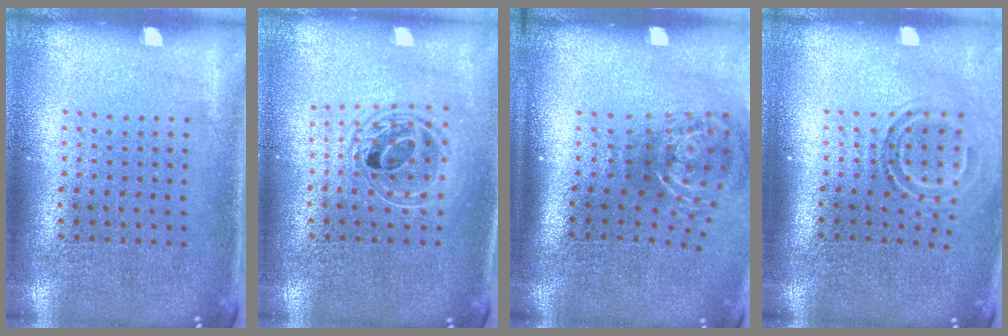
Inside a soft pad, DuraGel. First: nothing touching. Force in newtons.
{"total": 1.7, "press": 1.4, "slide": 1.0}
{"total": 1.9, "press": 1.2, "slide": 1.4}
{"total": 1.7, "press": 1.1, "slide": 1.3}